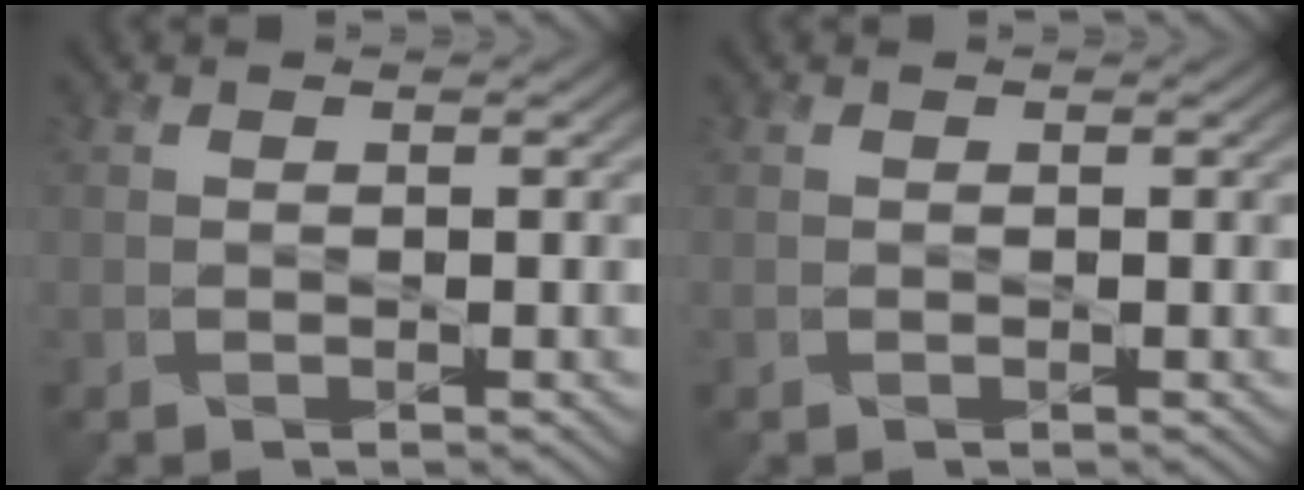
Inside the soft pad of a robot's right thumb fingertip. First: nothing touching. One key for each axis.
{"total": 0.0}